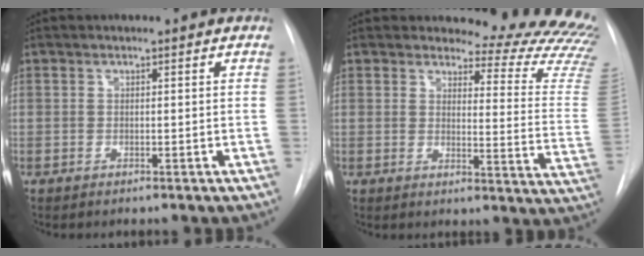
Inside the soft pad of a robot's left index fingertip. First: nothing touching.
{"total": 17.1, "force": [16.6, 2.4, 3.4], "torque": [-0.015, -0.142, 0.156]}